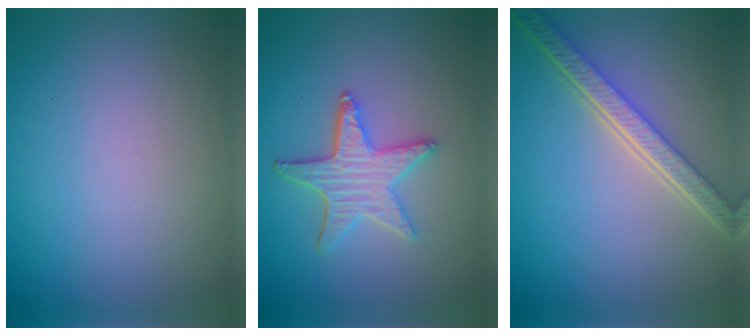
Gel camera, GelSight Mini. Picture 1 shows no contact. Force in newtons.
{"total": 4.2, "press": 3.7, "slide": 2.1}
{"total": 5.4, "press": 4.1, "slide": 3.6}